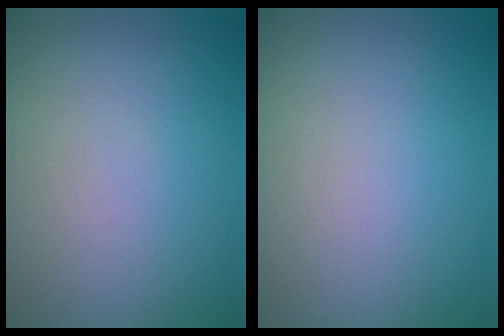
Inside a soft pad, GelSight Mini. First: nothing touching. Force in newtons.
{"total": 0.0}